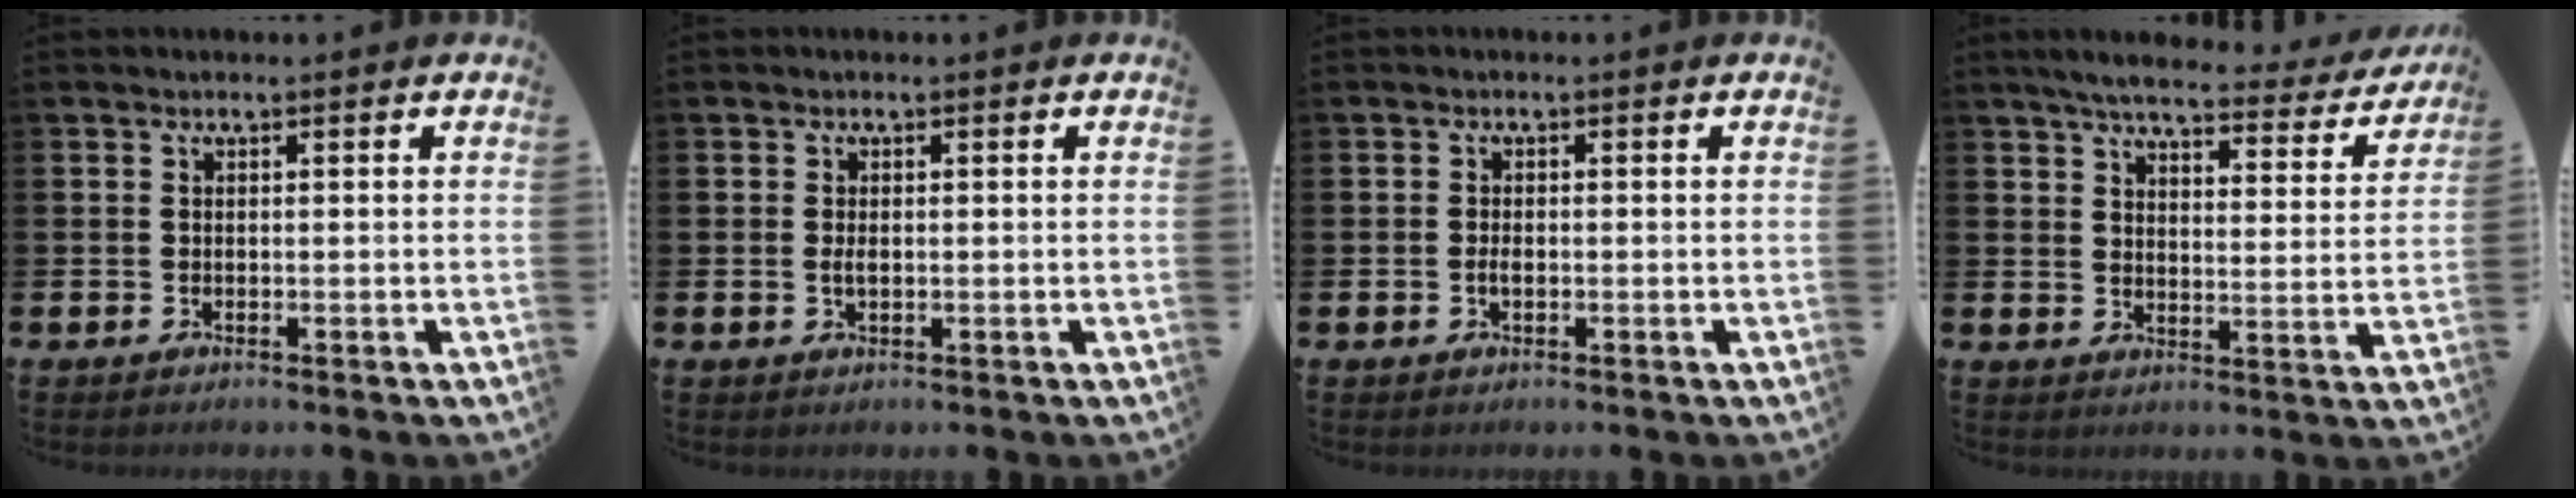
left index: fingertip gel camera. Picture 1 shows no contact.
{"total": 1.2, "force": [0.0, 0.6, 1.1], "torque": [-0.022, 0.003, -0.002]}
{"total": 1.2, "force": [-0.3, 0.6, 1.0], "torque": [-0.020, 0.003, -0.007]}
{"total": 5.4, "force": [4.9, 0.9, 2.2], "torque": [-0.048, -0.033, 0.077]}